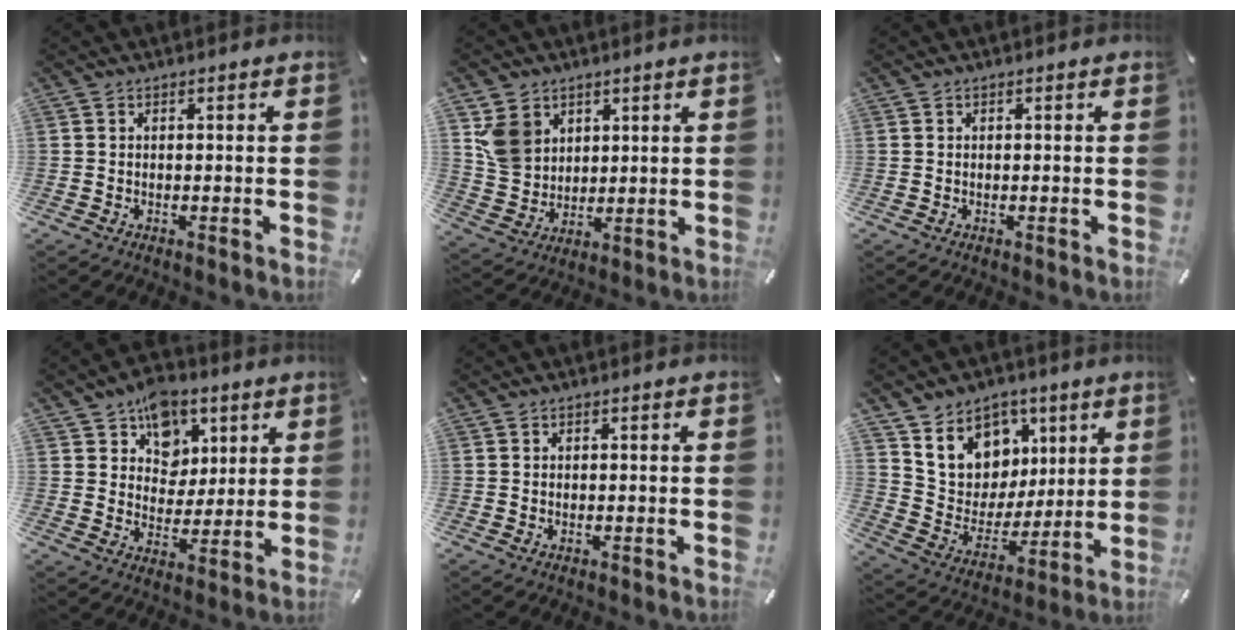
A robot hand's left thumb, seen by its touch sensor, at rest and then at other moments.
{"total": 9.4, "force": [4.4, 7.5, 3.5], "torque": [-0.101, -0.008, 0.085]}
{"total": 0.0}
{"total": 10.7, "force": [6.0, 8.5, 2.3], "torque": [-0.032, -0.044, 0.111]}
{"total": 0.0}
{"total": 13.0, "force": [6.1, 11.3, 2.2], "torque": [-0.033, -0.055, 0.122]}